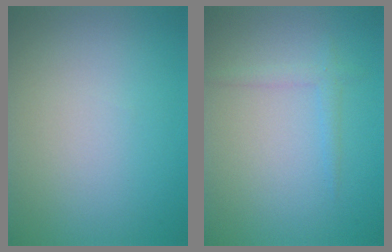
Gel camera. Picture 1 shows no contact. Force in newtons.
{"total": 1.4, "press": 1.4, "slide": 0.0}